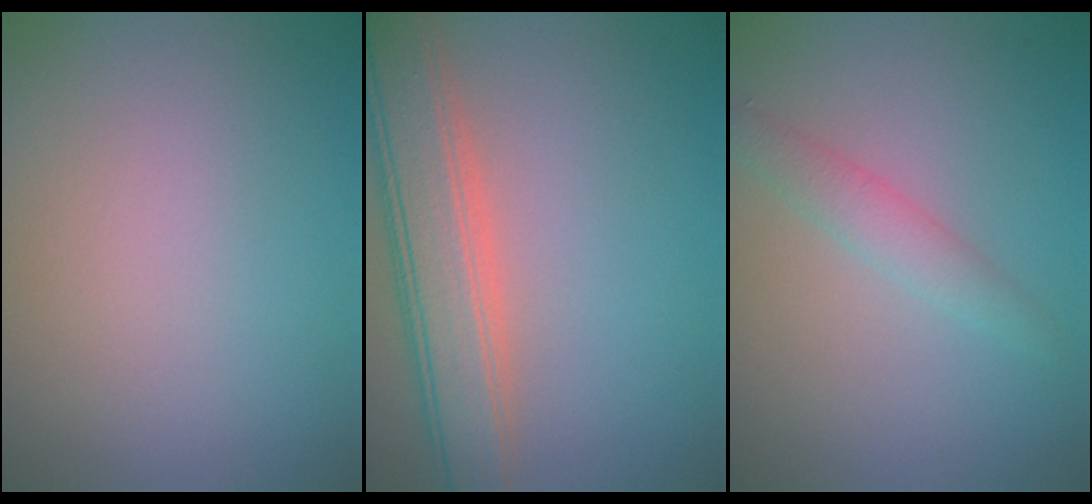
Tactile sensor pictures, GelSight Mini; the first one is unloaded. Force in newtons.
{"total": 6.2, "press": 6.2, "slide": 0.4}
{"total": 2.0, "press": 2.0, "slide": 0.1}